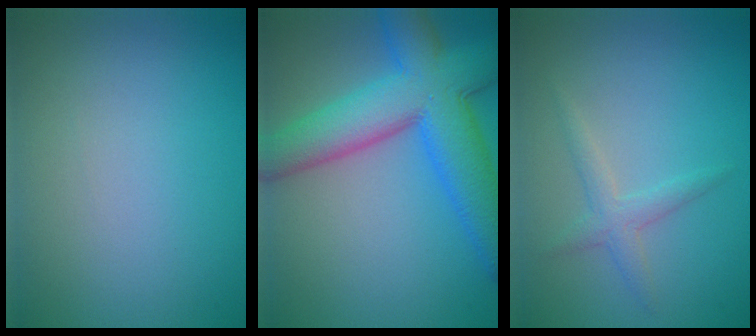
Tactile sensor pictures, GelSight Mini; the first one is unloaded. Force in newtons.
{"total": 9.8, "press": 9.8, "slide": 0.3}
{"total": 1.8, "press": 1.8, "slide": 0.1}